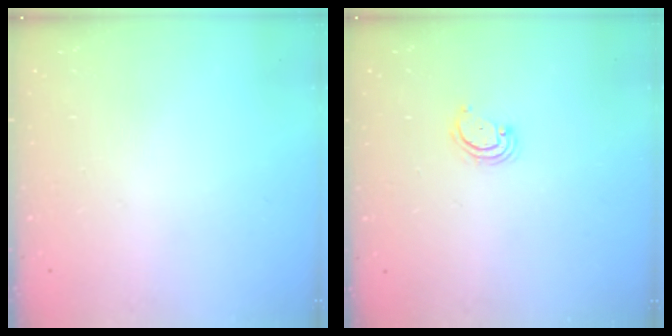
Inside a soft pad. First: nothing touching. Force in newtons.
{"total": 2.9, "press": 2.8, "slide": 0.4}